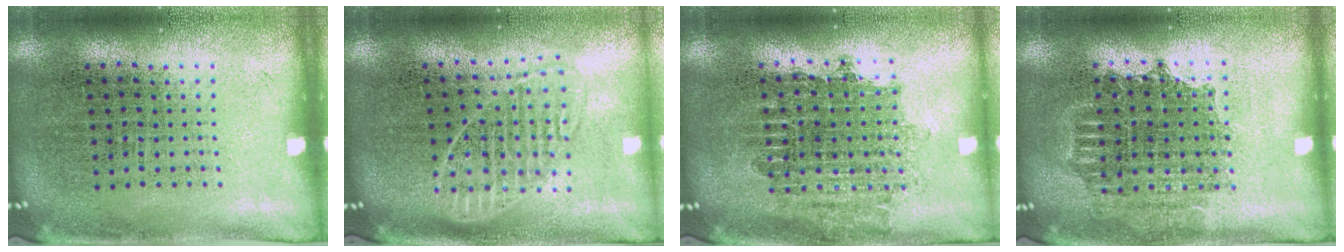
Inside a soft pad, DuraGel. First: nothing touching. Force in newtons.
{"total": 1.7, "press": 1.4, "slide": 1.0}
{"total": 1.6, "press": 1.3, "slide": 0.9}
{"total": 1.4, "press": 1.2, "slide": 0.7}